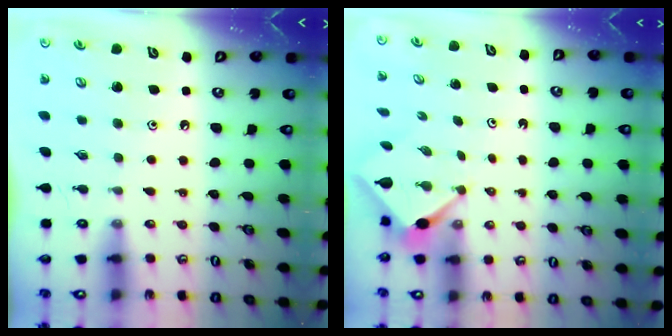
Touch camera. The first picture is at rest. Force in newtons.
{"total": 3.1, "press": 3.0, "slide": 0.3}